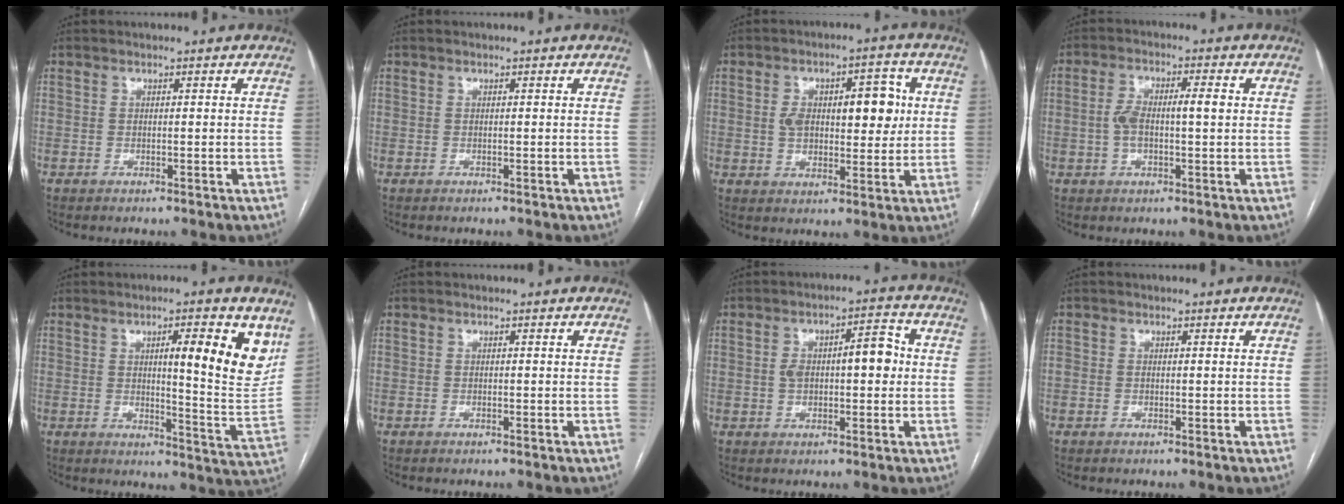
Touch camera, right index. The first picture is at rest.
{"total": 0.0}
{"total": 11.0, "force": [2.1, 5.6, 9.3], "torque": [-0.135, 0.027, 0.042]}
{"total": 6.0, "force": [0.3, 1.9, 5.6], "torque": [-0.119, 0.025, 0.007]}
{"total": 12.3, "force": [5.4, 1.6, 11.0], "torque": [-0.132, -0.012, 0.071]}
{"total": 0.0}
{"total": 7.6, "force": [0.5, 3.1, 6.9], "torque": [-0.114, 0.032, 0.012]}
{"total": 1.0, "force": [-0.2, 0.8, 0.6], "torque": [-0.011, 0.007, -0.002]}